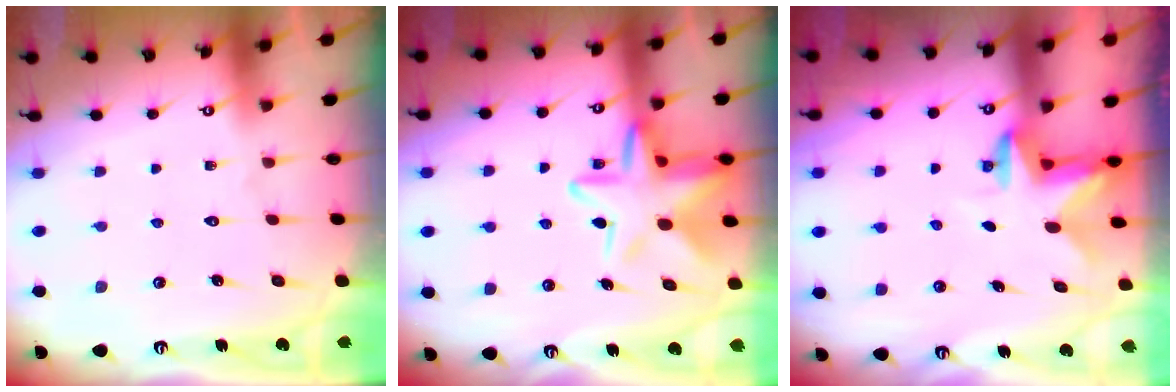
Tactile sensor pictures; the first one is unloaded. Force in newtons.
{"total": 15.2, "press": 15.1, "slide": 1.3}
{"total": 2.9, "press": 2.8, "slide": 0.6}